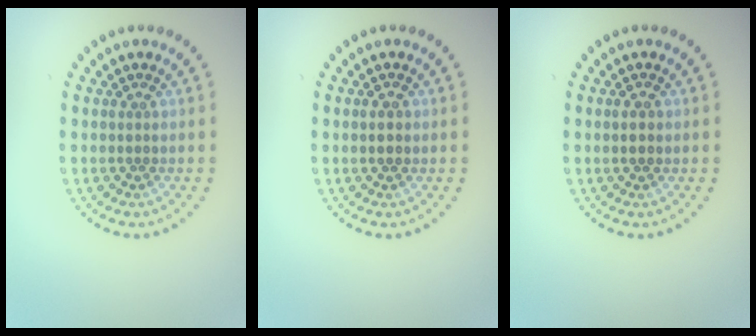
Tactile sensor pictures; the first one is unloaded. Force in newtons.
{"total": 1.4, "press": 1.4, "slide": 0.1}
{"total": 1.4, "press": 1.4, "slide": 0.1}